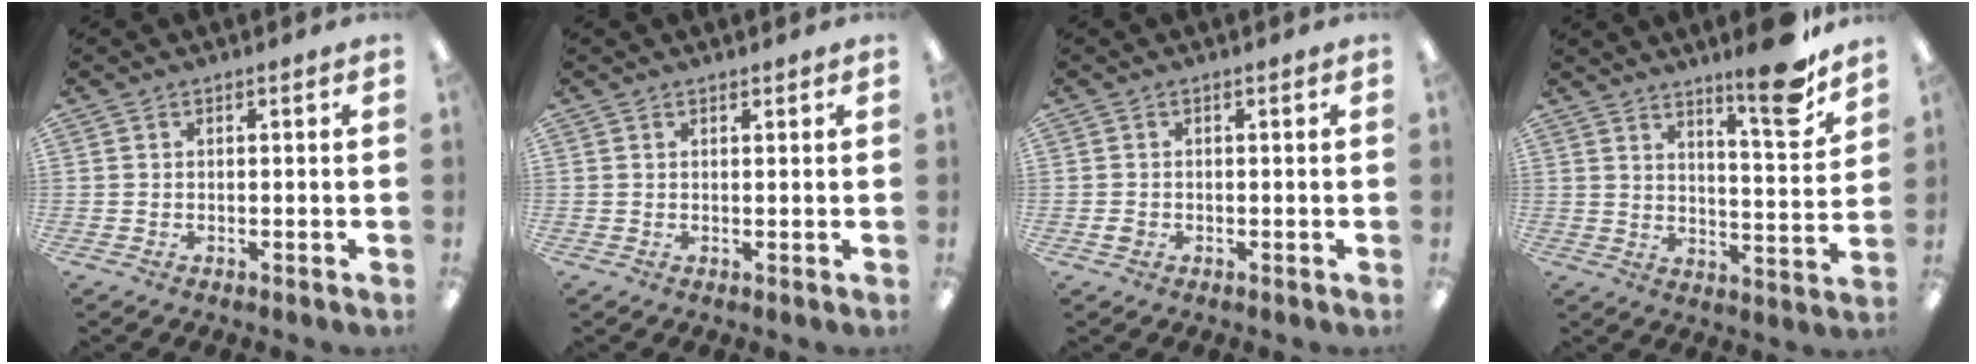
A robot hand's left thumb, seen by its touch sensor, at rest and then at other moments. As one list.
[{"total": 0.8, "force": [0.7, 0.3, 0.1], "torque": [0.005, -0.003, 0.011]}, {"total": 1.1, "force": [-0.3, 0.9, 0.5], "torque": [-0.008, 0.001, -0.006]}, {"total": 12.8, "force": [9.8, 2.2, 8.0], "torque": [-0.103, -0.073, 0.155]}]